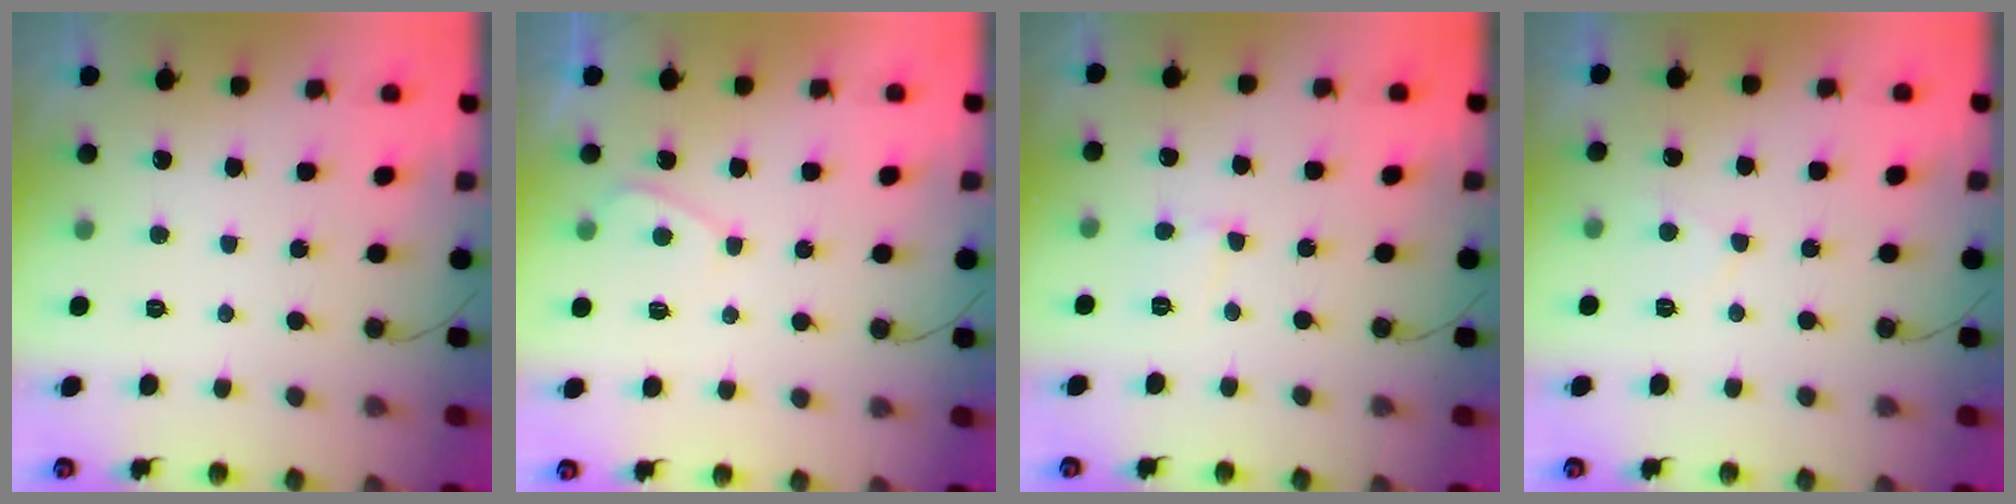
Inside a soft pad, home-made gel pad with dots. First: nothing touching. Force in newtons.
{"total": 3.0, "press": 3.0, "slide": 0.4}
{"total": 2.8, "press": 2.8, "slide": 0.2}
{"total": 2.3, "press": 2.3, "slide": 0.4}